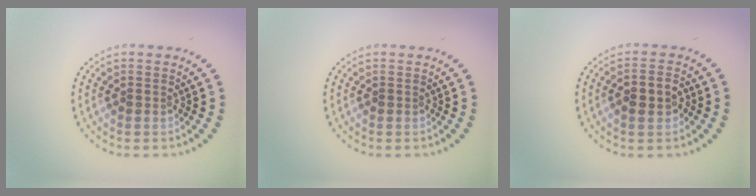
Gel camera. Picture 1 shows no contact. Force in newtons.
{"total": 0.0}
{"total": 2.7, "press": 2.6, "slide": 0.6}